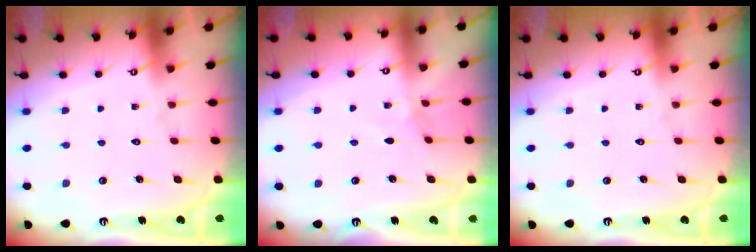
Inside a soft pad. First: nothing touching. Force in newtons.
{"total": 2.7, "press": 2.7, "slide": 0.4}
{"total": 0.0}